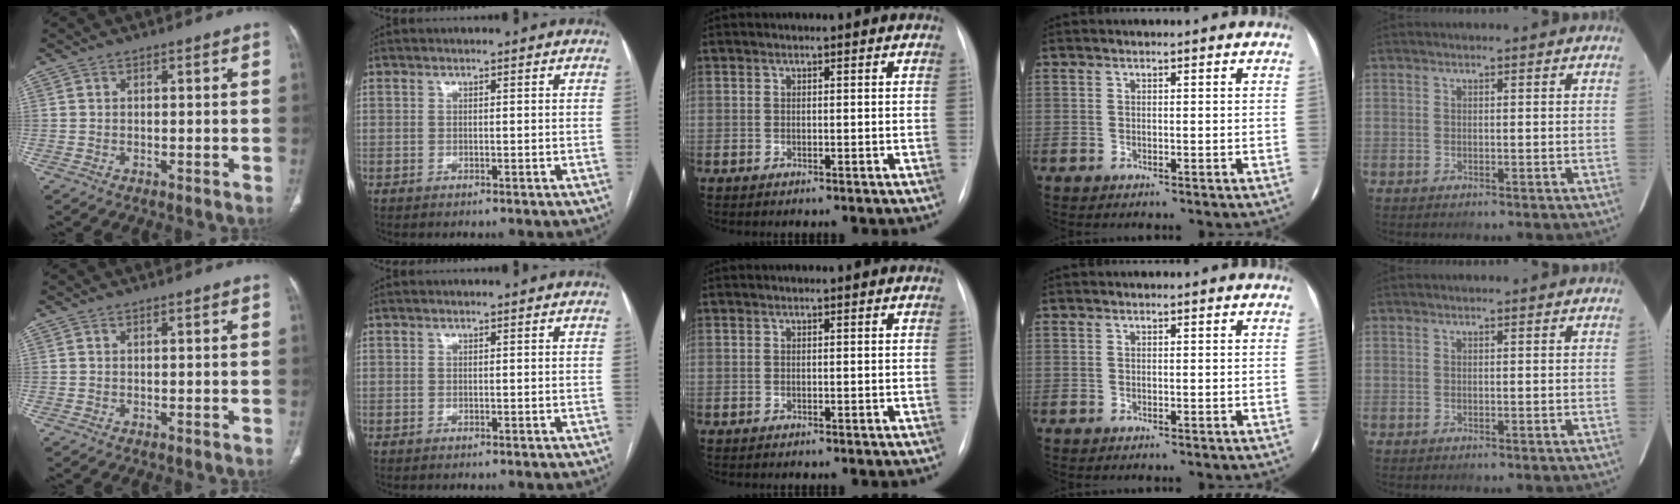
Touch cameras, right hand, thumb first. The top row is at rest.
{}